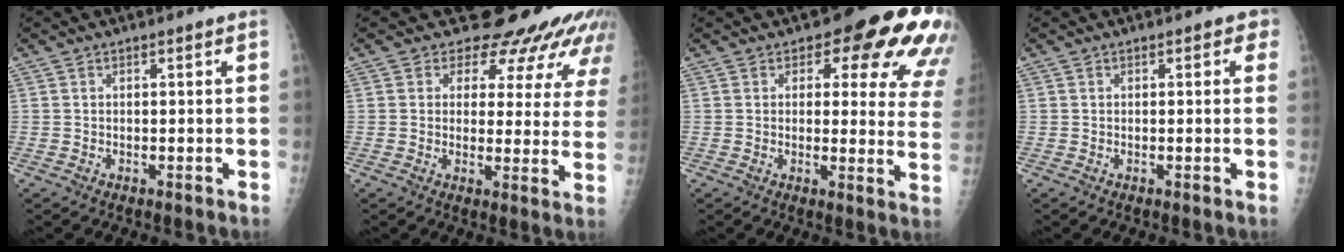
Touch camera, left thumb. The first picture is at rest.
{"total": 15.9, "force": [13.5, 7.2, 4.5], "torque": [-0.010, -0.072, 0.138]}
{"total": 16.3, "force": [9.3, 7.5, 11.1], "torque": [-0.074, -0.041, 0.084]}
{"total": 1.7, "force": [0.6, 1.2, 1.0], "torque": [0.009, 0.003, 0.000]}